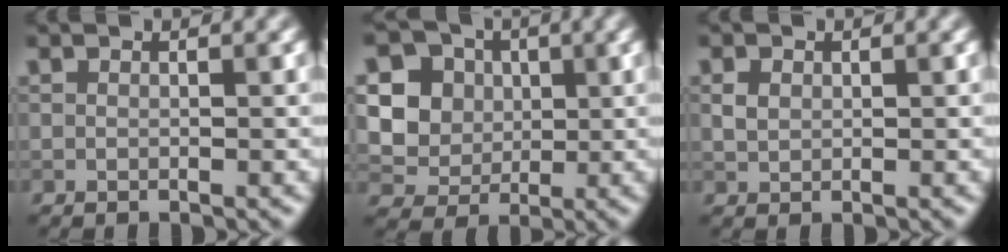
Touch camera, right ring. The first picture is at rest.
{"total": 7.4, "force": [1.8, 6.4, 3.1], "torque": [-0.067, 0.014, 0.024]}
{"total": 1.3, "force": [0.3, 1.0, 0.7], "torque": [-0.013, 0.002, 0.006]}